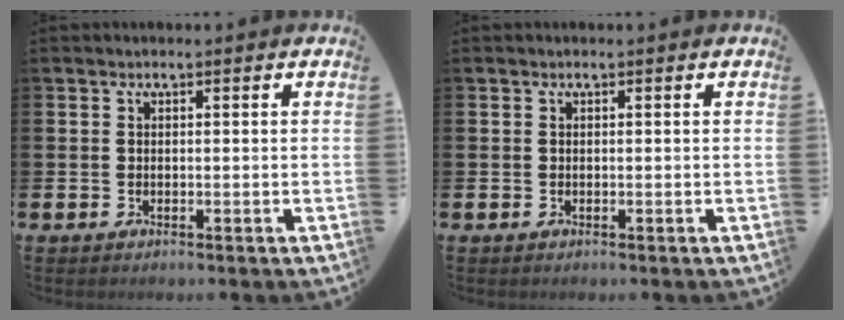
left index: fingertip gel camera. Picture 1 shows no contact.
{"total": 0.0}